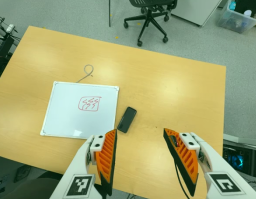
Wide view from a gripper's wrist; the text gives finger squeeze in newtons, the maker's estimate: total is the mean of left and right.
{"total": 0.0}